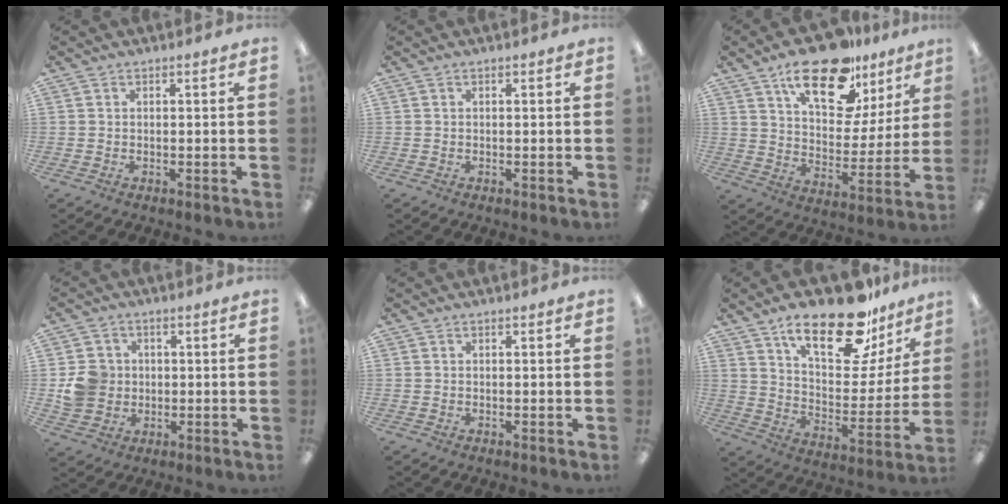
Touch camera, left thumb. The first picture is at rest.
{"total": 0.0}
{"total": 19.8, "force": [13.1, 8.9, 11.9], "torque": [-0.186, -0.066, 0.221]}
{"total": 7.3, "force": [0.5, 7.0, 2.2], "torque": [-0.039, 0.011, 0.011]}
{"total": 0.0}
{"total": 23.1, "force": [15.7, 9.3, 14.2], "torque": [-0.222, -0.091, 0.264]}